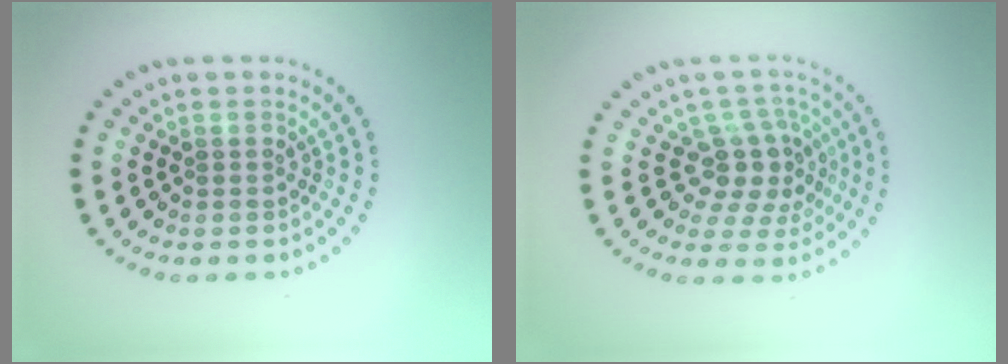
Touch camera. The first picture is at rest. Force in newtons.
{"total": 4.0, "press": 3.3, "slide": 2.3}